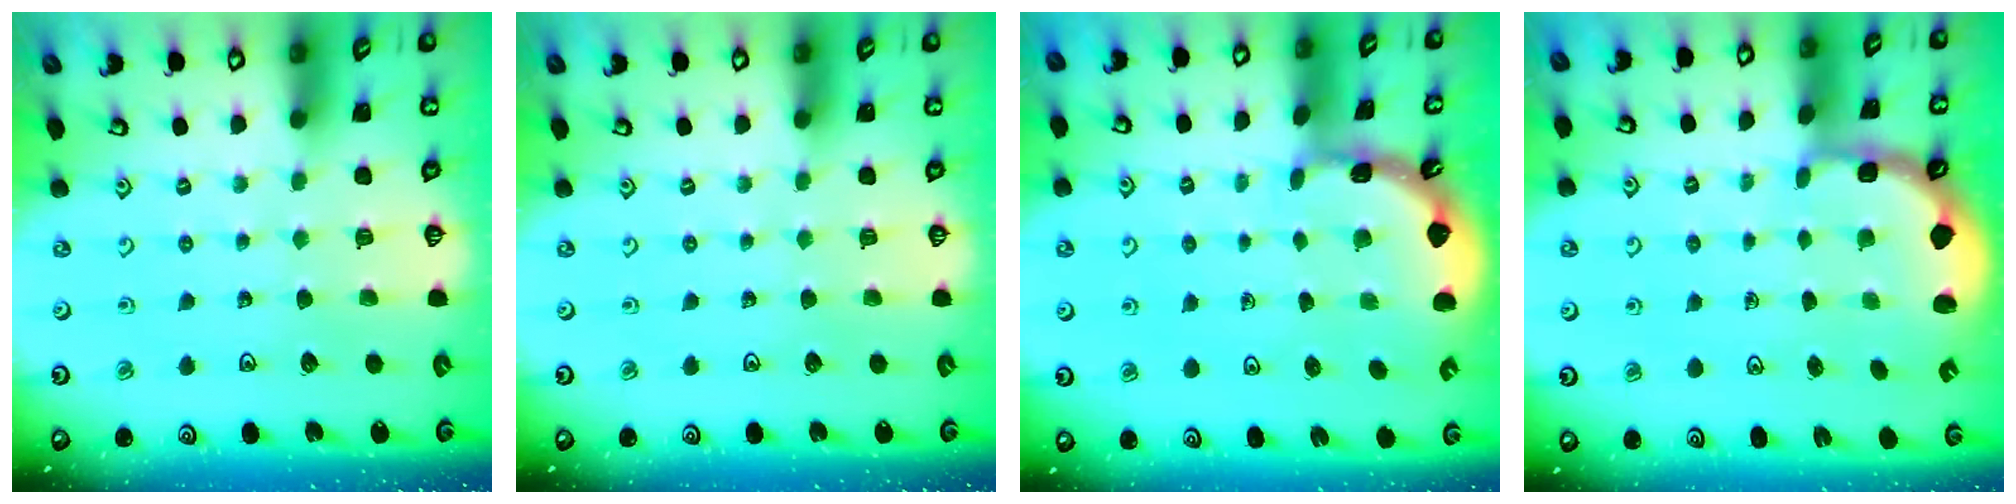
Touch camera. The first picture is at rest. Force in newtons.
{"total": 0.0}
{"total": 1.8, "press": 1.8, "slide": 0.1}
{"total": 2.2, "press": 1.9, "slide": 1.1}